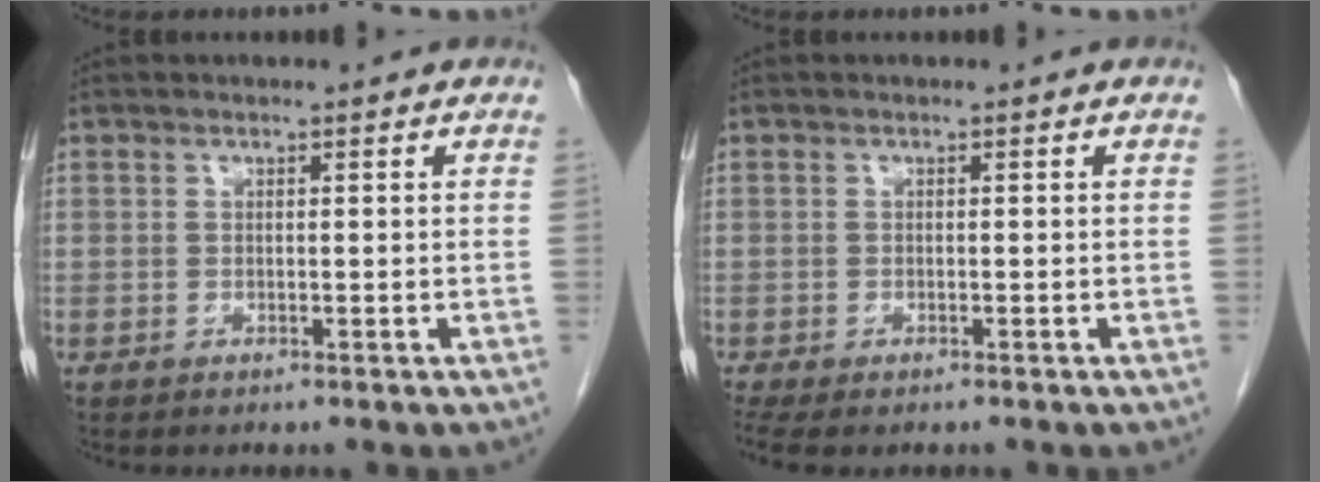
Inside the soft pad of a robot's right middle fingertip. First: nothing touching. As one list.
[{"total": 5.1, "force": [-3.6, 2.2, 2.8], "torque": [-0.055, -0.012, -0.055]}]